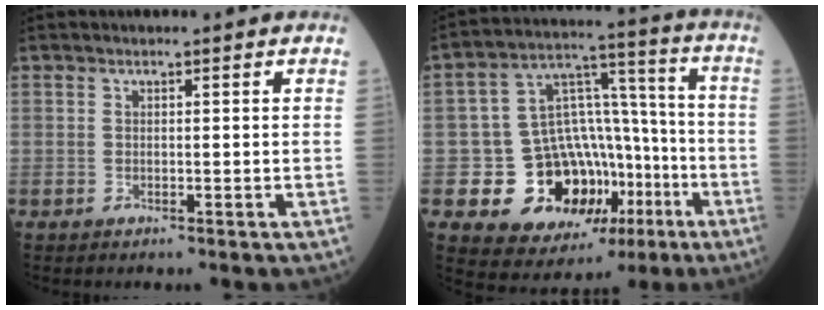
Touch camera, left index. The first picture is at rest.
{"total": 16.6, "force": [-6.4, 12.1, 9.3], "torque": [-0.137, 0.052, -0.080]}